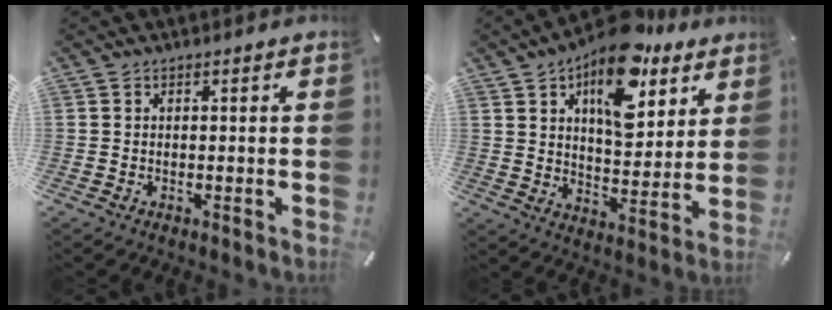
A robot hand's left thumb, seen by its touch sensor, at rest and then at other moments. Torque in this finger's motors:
{"motor_torque": [2.47, 2.54, 1.70, -1.07, 0.24]}